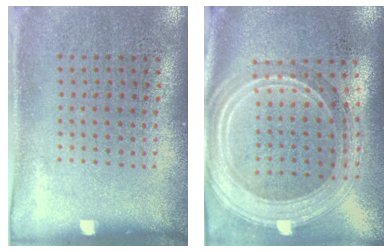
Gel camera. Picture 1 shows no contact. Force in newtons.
{"total": 2.8, "press": 2.3, "slide": 1.6}